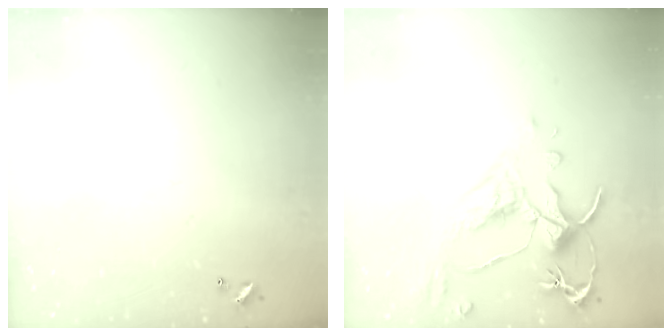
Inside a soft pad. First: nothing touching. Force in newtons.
{"total": 2.6, "press": 2.2, "slide": 1.3}